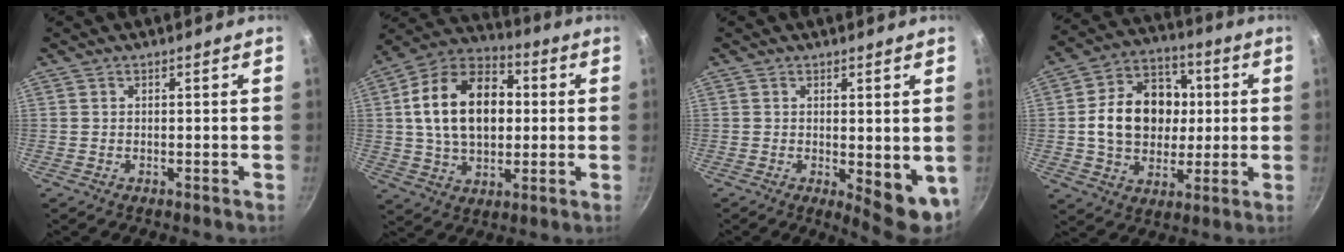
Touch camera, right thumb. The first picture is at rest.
{"total": 19.5, "force": [2.1, 13.0, 14.3], "torque": [-0.213, 0.023, 0.026]}
{"total": 7.7, "force": [-0.2, 3.0, 7.1], "torque": [-0.074, -0.010, 0.005]}
{"total": 17.1, "force": [1.1, 13.5, 10.6], "torque": [-0.133, 0.023, 0.014]}